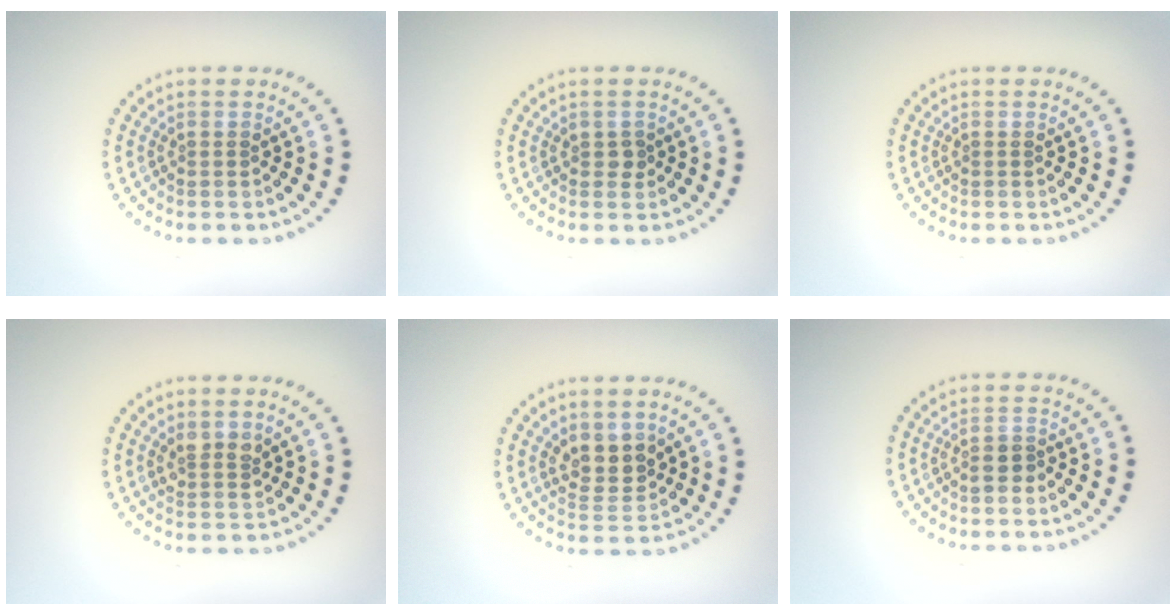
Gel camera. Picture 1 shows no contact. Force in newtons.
{"total": 0.9, "press": 0.8, "slide": 0.2}
{"total": 0.0}
{"total": 1.8, "press": 1.6, "slide": 1.0}
{"total": 2.9, "press": 2.6, "slide": 1.3}
{"total": 1.6, "press": 1.4, "slide": 0.6}